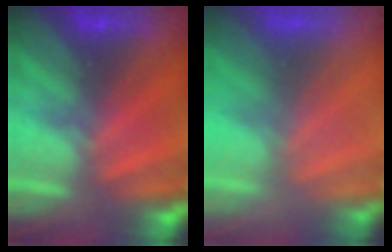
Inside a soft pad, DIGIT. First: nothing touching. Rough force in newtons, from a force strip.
{"total": 5.9}